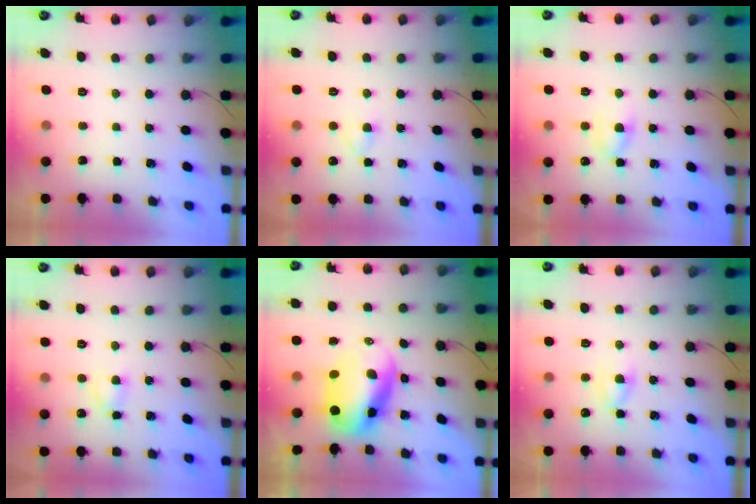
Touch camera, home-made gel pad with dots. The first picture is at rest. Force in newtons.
{"total": 2.5, "press": 2.3, "slide": 1.0}
{"total": 5.1, "press": 4.9, "slide": 1.5}
{"total": 3.1, "press": 2.8, "slide": 1.3}
{"total": 9.2, "press": 8.9, "slide": 2.4}
{"total": 3.3, "press": 3.1, "slide": 1.1}